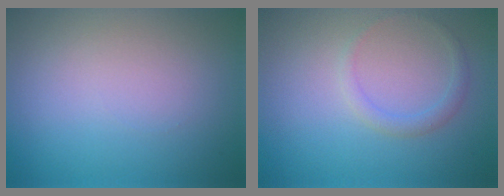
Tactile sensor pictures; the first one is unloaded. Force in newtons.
{"total": 1.3, "press": 1.3, "slide": 0.1}